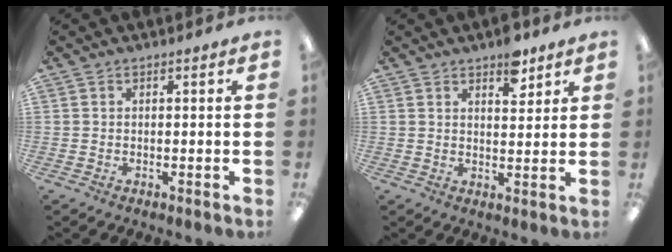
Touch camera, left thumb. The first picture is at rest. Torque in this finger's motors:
{"motor_torque": [0.46, 0.21, 0.31, -0.29, 0.01]}